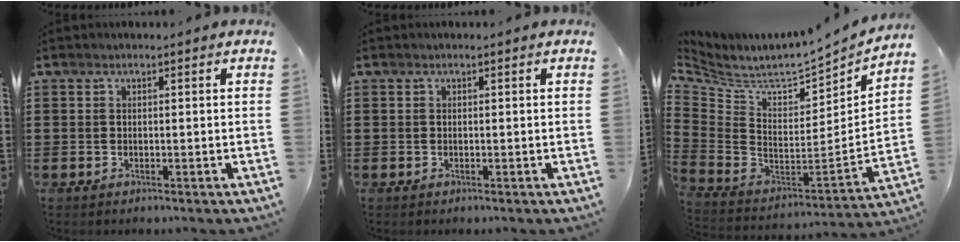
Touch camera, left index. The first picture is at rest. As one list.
[{"total": 0.0}, {"total": 4.8, "force": [4.3, 1.0, 1.9], "torque": [-0.066, -0.055, 0.070]}]